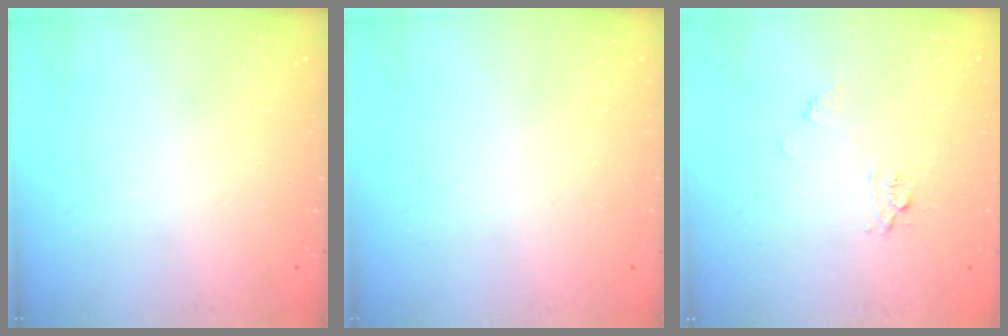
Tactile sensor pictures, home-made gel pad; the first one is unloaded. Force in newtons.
{"total": 0.0}
{"total": 6.0, "press": 5.9, "slide": 0.5}